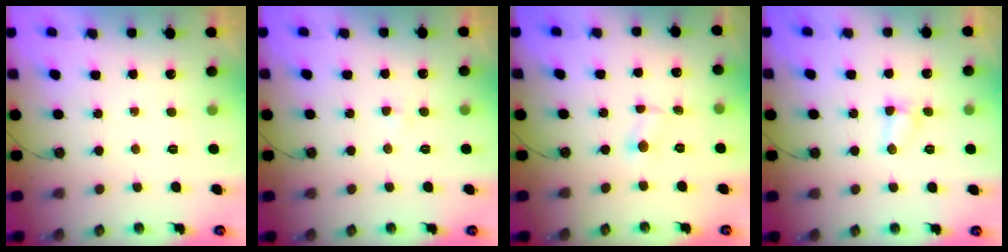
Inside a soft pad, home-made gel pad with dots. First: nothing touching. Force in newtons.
{"total": 2.1, "press": 2.1, "slide": 0.3}
{"total": 1.7, "press": 1.6, "slide": 0.2}
{"total": 3.7, "press": 3.6, "slide": 1.0}